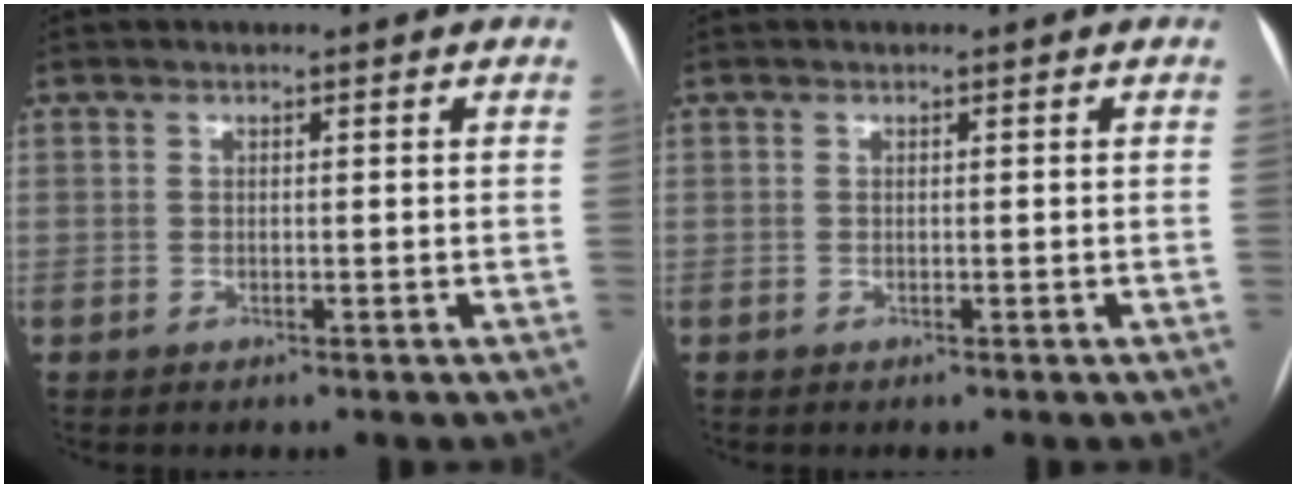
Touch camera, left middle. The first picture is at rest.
{"total": 0.0}